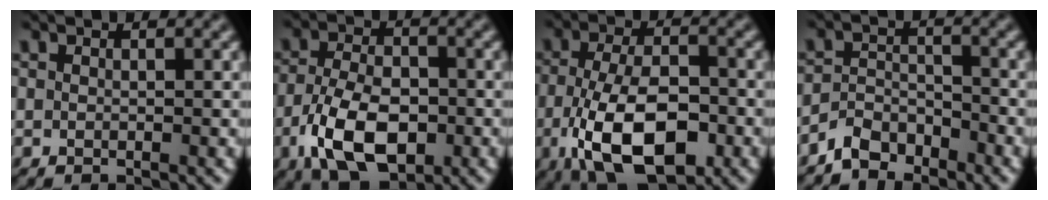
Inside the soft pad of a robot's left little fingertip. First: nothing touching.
{"total": 7.8, "force": [-3.0, 4.3, 5.7], "torque": [-0.127, -0.009, -0.058]}
{"total": 9.8, "force": [-3.8, 4.7, 7.7], "torque": [-0.159, -0.011, -0.068]}
{"total": 3.0, "force": [-2.7, 1.3, 0.6], "torque": [-0.009, 0.011, -0.057]}